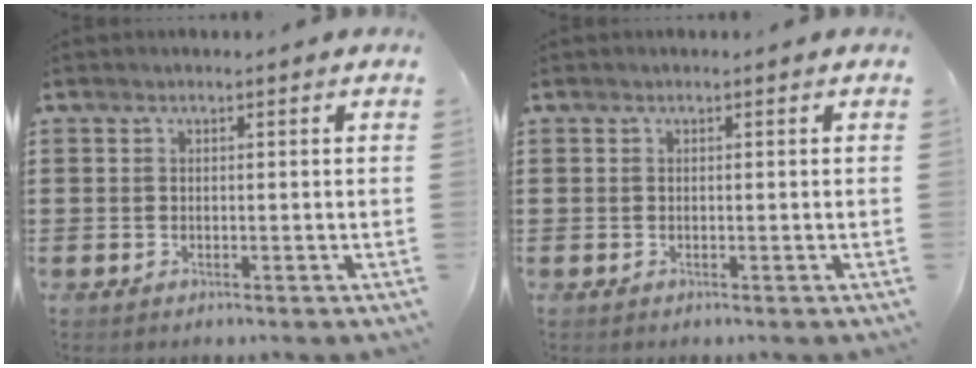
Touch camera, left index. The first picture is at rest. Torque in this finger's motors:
{"motor_torque": [0.00, 0.00, 0.00, 0.01]}